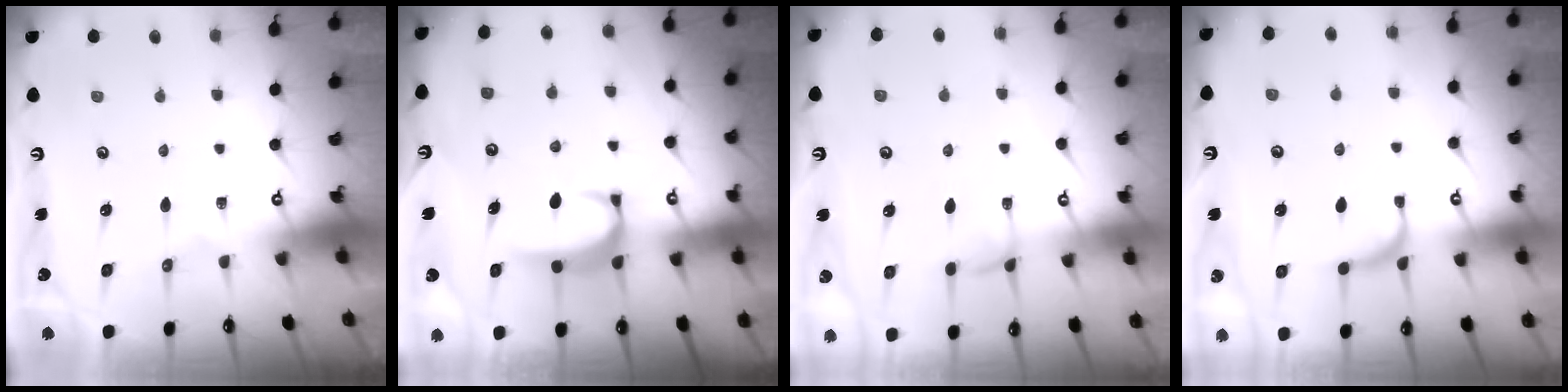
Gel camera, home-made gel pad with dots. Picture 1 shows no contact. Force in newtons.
{"total": 1.8, "press": 1.7, "slide": 0.5}
{"total": 1.9, "press": 1.9, "slide": 0.2}
{"total": 3.3, "press": 3.3, "slide": 0.4}